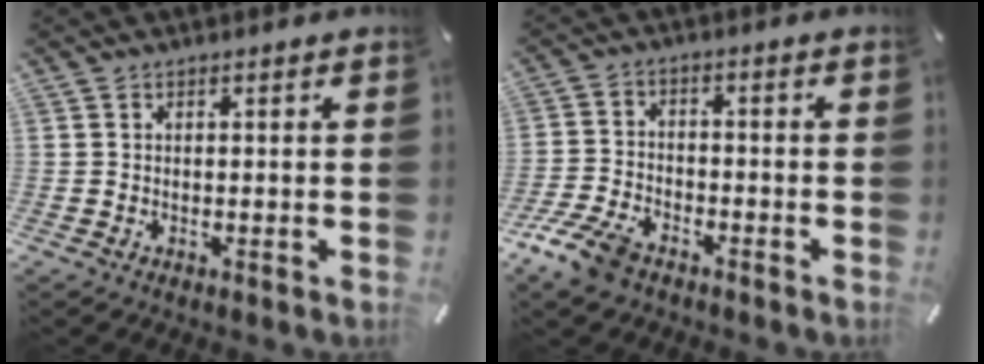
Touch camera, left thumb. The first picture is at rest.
{"total": 7.8, "force": [-5.4, 4.0, 4.0], "torque": [-0.101, 0.018, -0.108]}